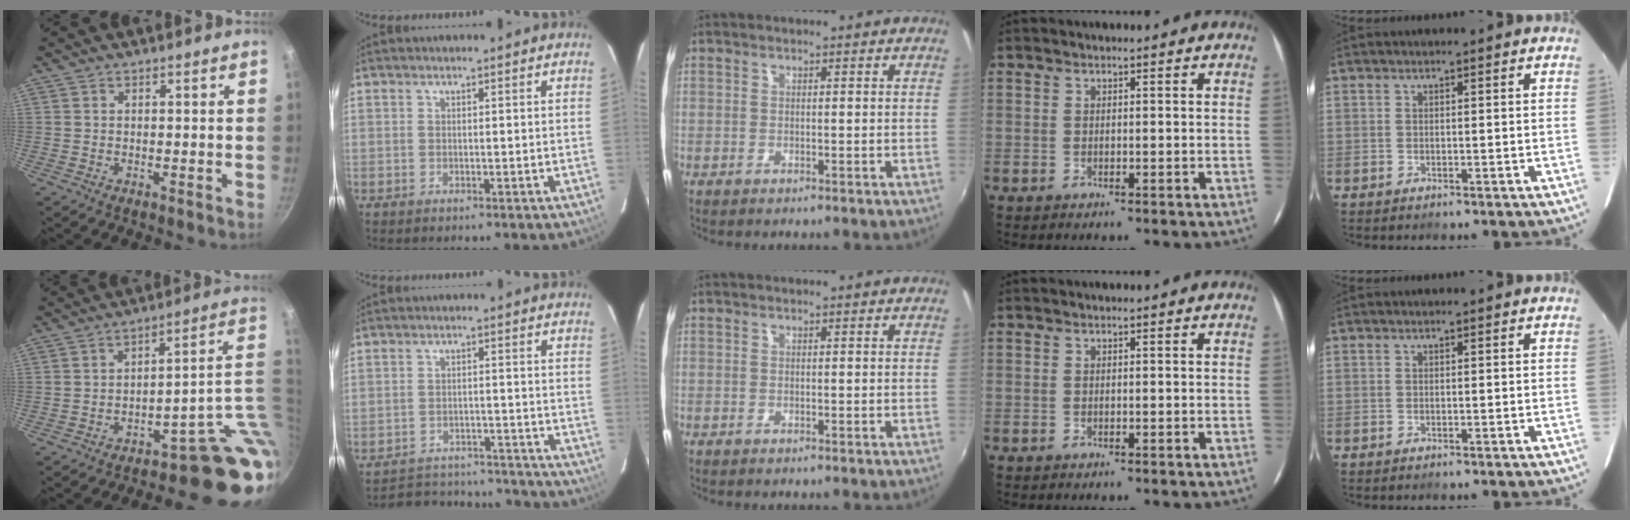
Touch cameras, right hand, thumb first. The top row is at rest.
{"thumb": {"total": 12.5, "force": [-2.8, 4.8, 11.2], "torque": [-0.071, 0.035, -0.040]}, "index": {"total": 16.2, "force": [-14.5, 5.9, 3.9], "torque": [-0.089, 0.035, -0.175]}}